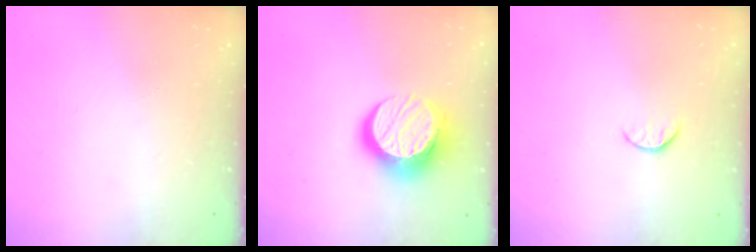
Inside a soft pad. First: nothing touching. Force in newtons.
{"total": 16.1, "press": 16.0, "slide": 1.3}
{"total": 5.0, "press": 5.0, "slide": 0.4}